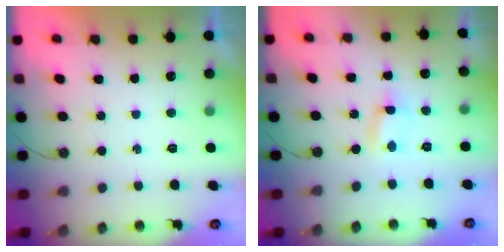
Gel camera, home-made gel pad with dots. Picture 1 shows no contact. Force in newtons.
{"total": 0.6, "press": 0.3, "slide": 0.5}